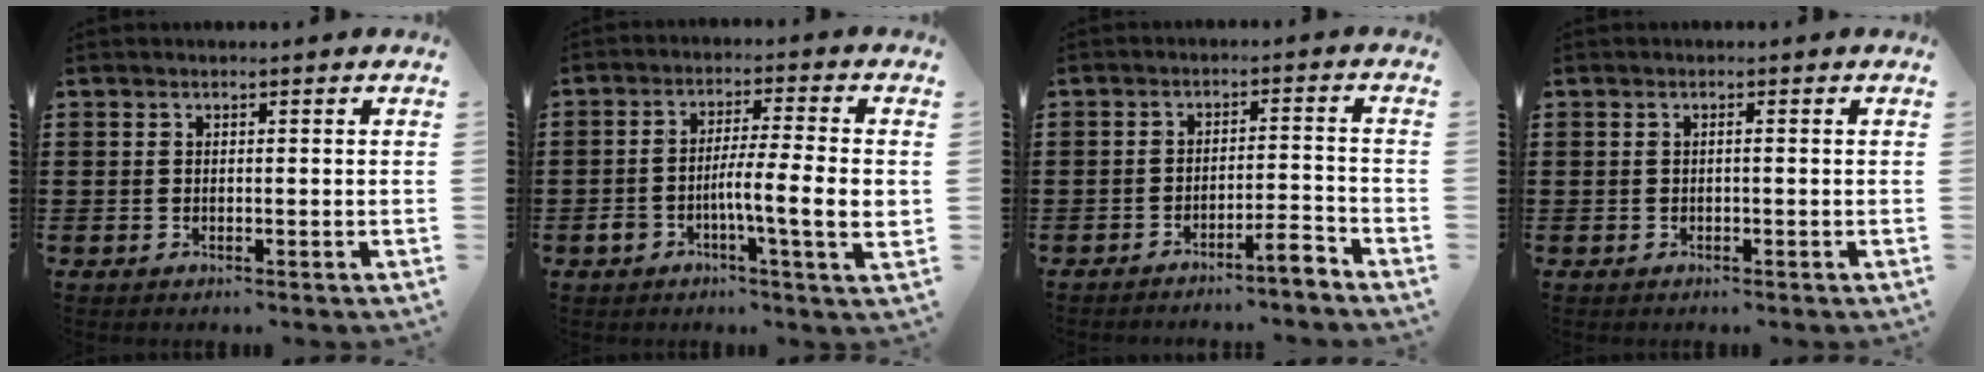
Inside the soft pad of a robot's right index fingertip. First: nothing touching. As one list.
[{"total": 8.2, "force": [-1.9, 1.1, 7.9], "torque": [-0.140, 0.001, -0.034]}, {"total": 4.0, "force": [-3.6, 0.1, 1.9], "torque": [-0.033, 0.000, -0.070]}, {"total": 0.5, "force": [-0.2, -0.1, 0.5], "torque": [-0.007, -0.004, -0.003]}]